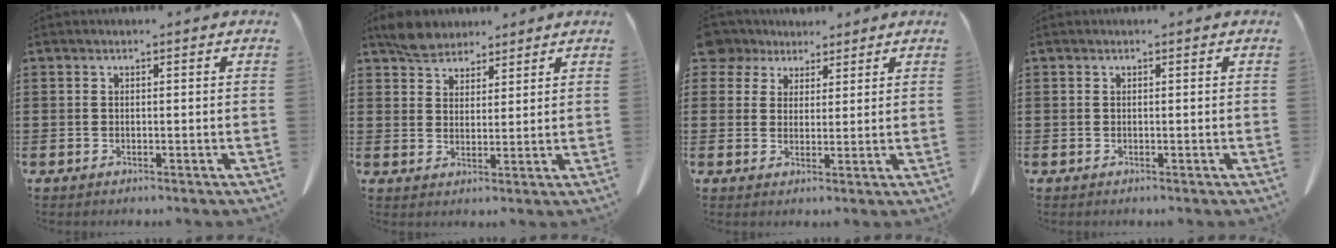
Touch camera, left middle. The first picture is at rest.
{"total": 4.4, "force": [3.9, 2.0, 0.8], "torque": [-0.029, 0.002, 0.076]}
{"total": 4.5, "force": [3.5, 2.8, 0.7], "torque": [-0.026, 0.001, 0.065]}
{"total": 0.0}